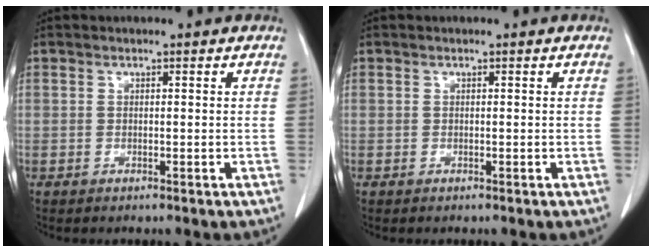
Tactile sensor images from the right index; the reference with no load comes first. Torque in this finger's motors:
{"motor_torque": [-0.01, -0.01, 0.03, 0.00]}